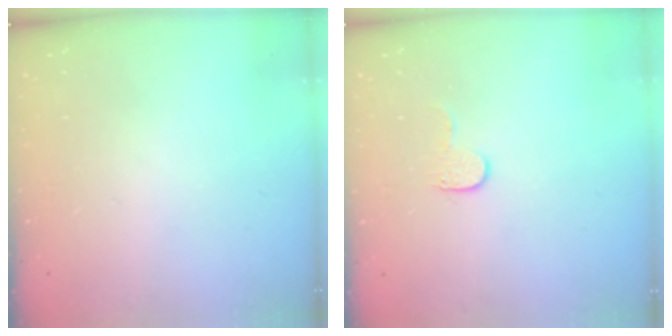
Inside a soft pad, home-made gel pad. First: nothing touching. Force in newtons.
{"total": 3.9, "press": 3.9, "slide": 0.4}